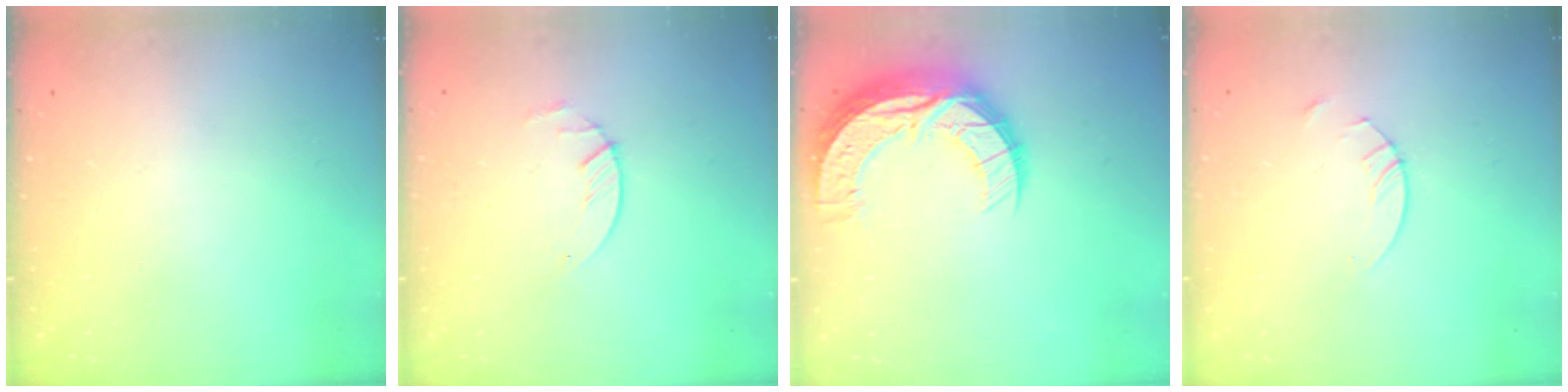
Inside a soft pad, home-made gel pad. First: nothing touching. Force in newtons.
{"total": 1.8, "press": 1.8, "slide": 0.2}
{"total": 15.3, "press": 15.3, "slide": 1.1}
{"total": 2.4, "press": 2.4, "slide": 0.1}